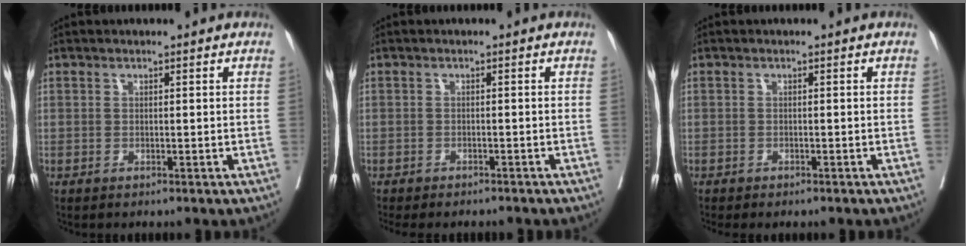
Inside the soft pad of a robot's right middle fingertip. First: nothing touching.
{"total": 8.6, "force": [-7.8, 1.9, 3.1], "torque": [-0.043, -0.011, -0.097]}
{"total": 2.4, "force": [-2.0, 0.6, 1.1], "torque": [-0.018, -0.007, -0.024]}